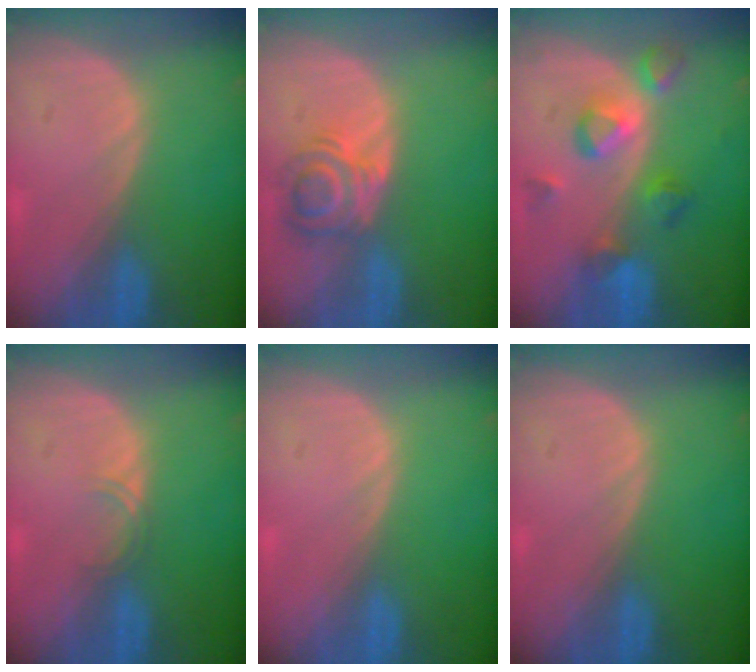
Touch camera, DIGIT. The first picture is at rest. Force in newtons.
{"total": 5.5, "press": 5.3, "slide": 1.4}
{"total": 6.6, "press": 6.6, "slide": 0.7}
{"total": 1.4, "press": 1.4, "slide": 0.2}
{"total": 0.0}
{"total": 0.0}